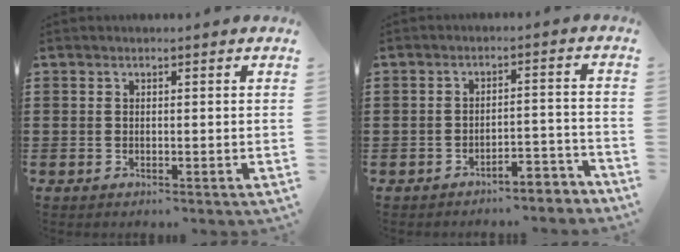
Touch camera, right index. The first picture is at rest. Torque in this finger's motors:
{"motor_torque": [-0.87, 0.44, -0.76, -0.21]}